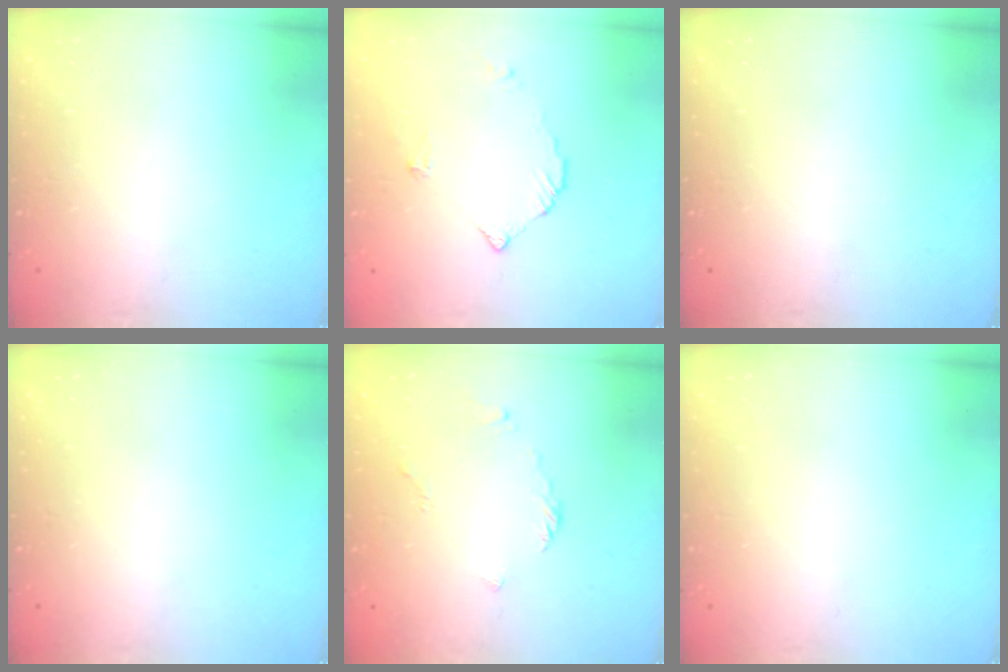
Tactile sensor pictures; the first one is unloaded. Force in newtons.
{"total": 3.0, "press": 3.0, "slide": 0.2}
{"total": 0.0}
{"total": 0.0}
{"total": 2.7, "press": 2.6, "slide": 0.6}
{"total": 0.0}